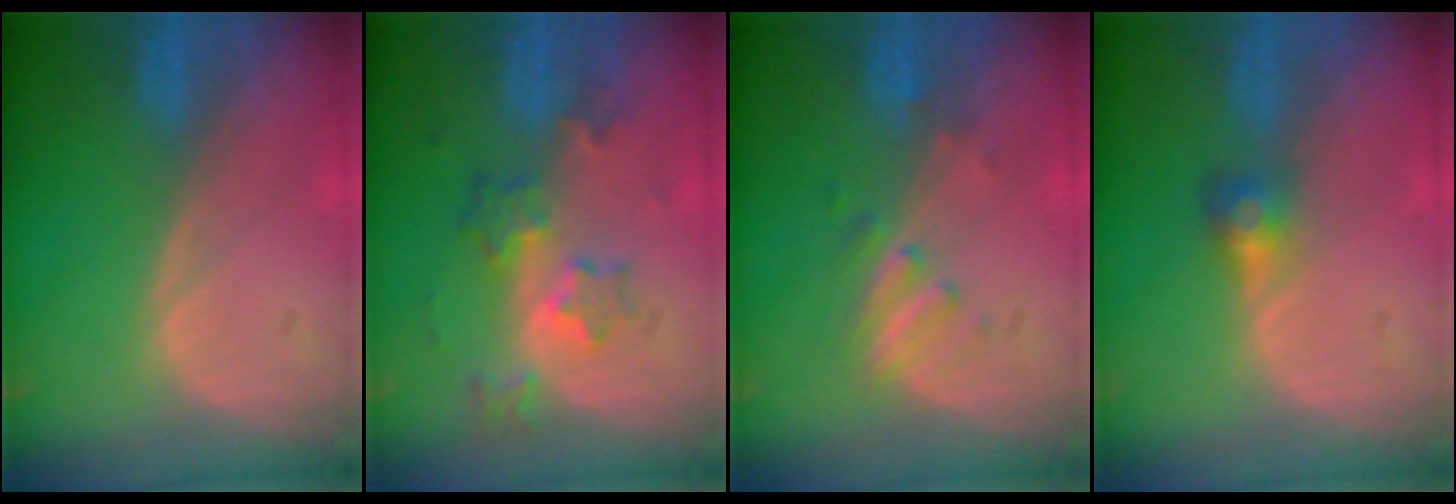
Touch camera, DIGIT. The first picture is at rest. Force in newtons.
{"total": 6.1, "press": 5.4, "slide": 2.8}
{"total": 2.7, "press": 2.7, "slide": 0.5}
{"total": 2.8, "press": 2.7, "slide": 0.9}